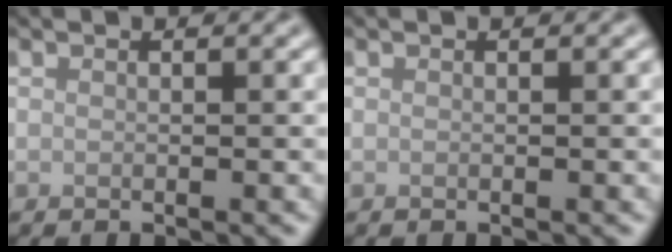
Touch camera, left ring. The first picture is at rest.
{"total": 0.0}